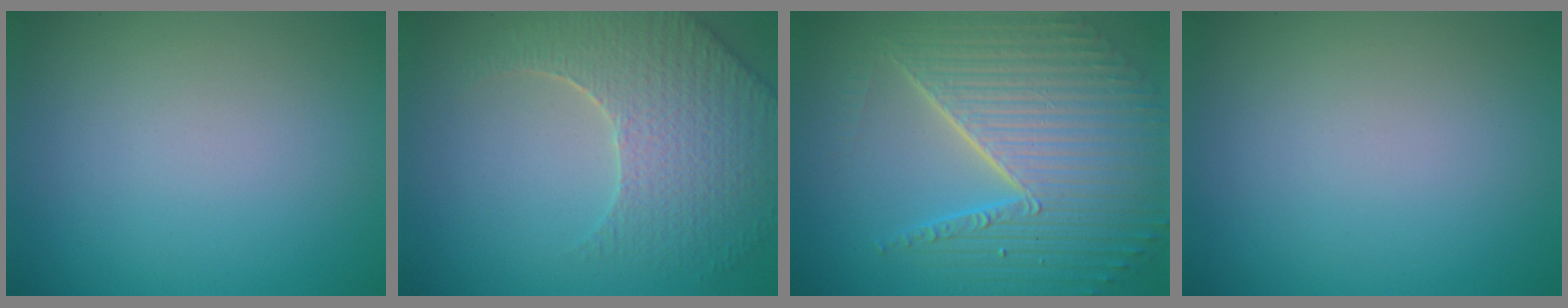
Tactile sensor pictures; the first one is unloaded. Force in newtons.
{"total": 5.4, "press": 4.8, "slide": 2.5}
{"total": 10.1, "press": 6.5, "slide": 7.7}
{"total": 0.0}